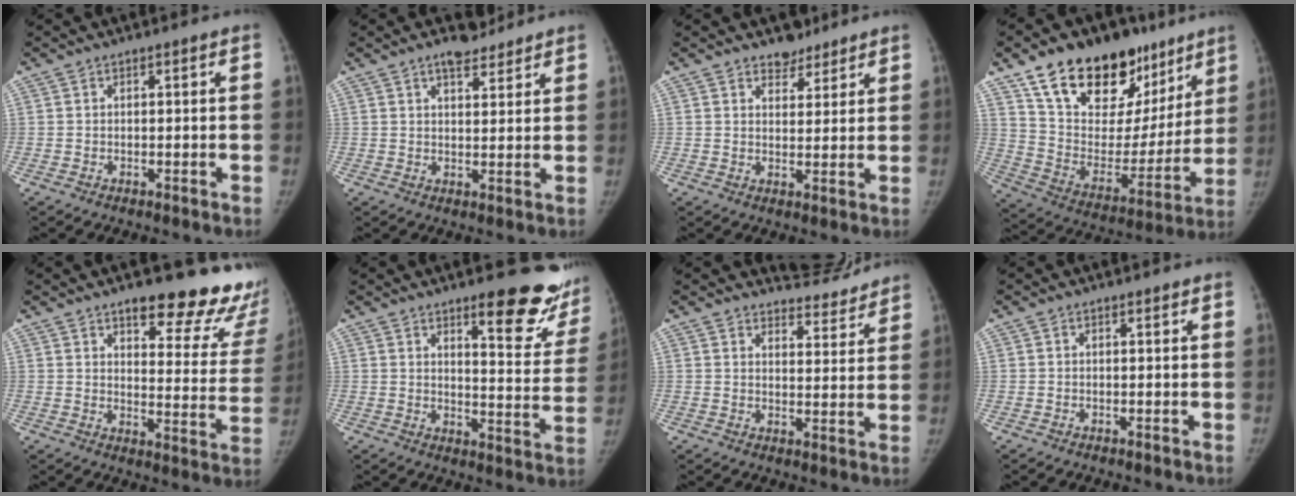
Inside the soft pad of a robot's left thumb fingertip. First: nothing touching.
{"total": 5.2, "force": [4.0, 2.2, 2.5], "torque": [-0.024, -0.025, 0.064]}
{"total": 4.4, "force": [3.5, 2.4, 0.9], "torque": [0.012, -0.025, 0.055]}
{"total": 27.9, "force": [17.8, 15.7, 14.6], "torque": [-0.186, -0.043, 0.296]}
{"total": 21.0, "force": [16.5, 6.7, 11.1], "torque": [-0.090, -0.109, 0.196]}
{"total": 15.7, "force": [11.1, 4.4, 10.2], "torque": [-0.081, -0.088, 0.139]}
{"total": 8.2, "force": [7.9, 2.1, 0.6], "torque": [0.019, -0.064, 0.102]}
{"total": 0.0}